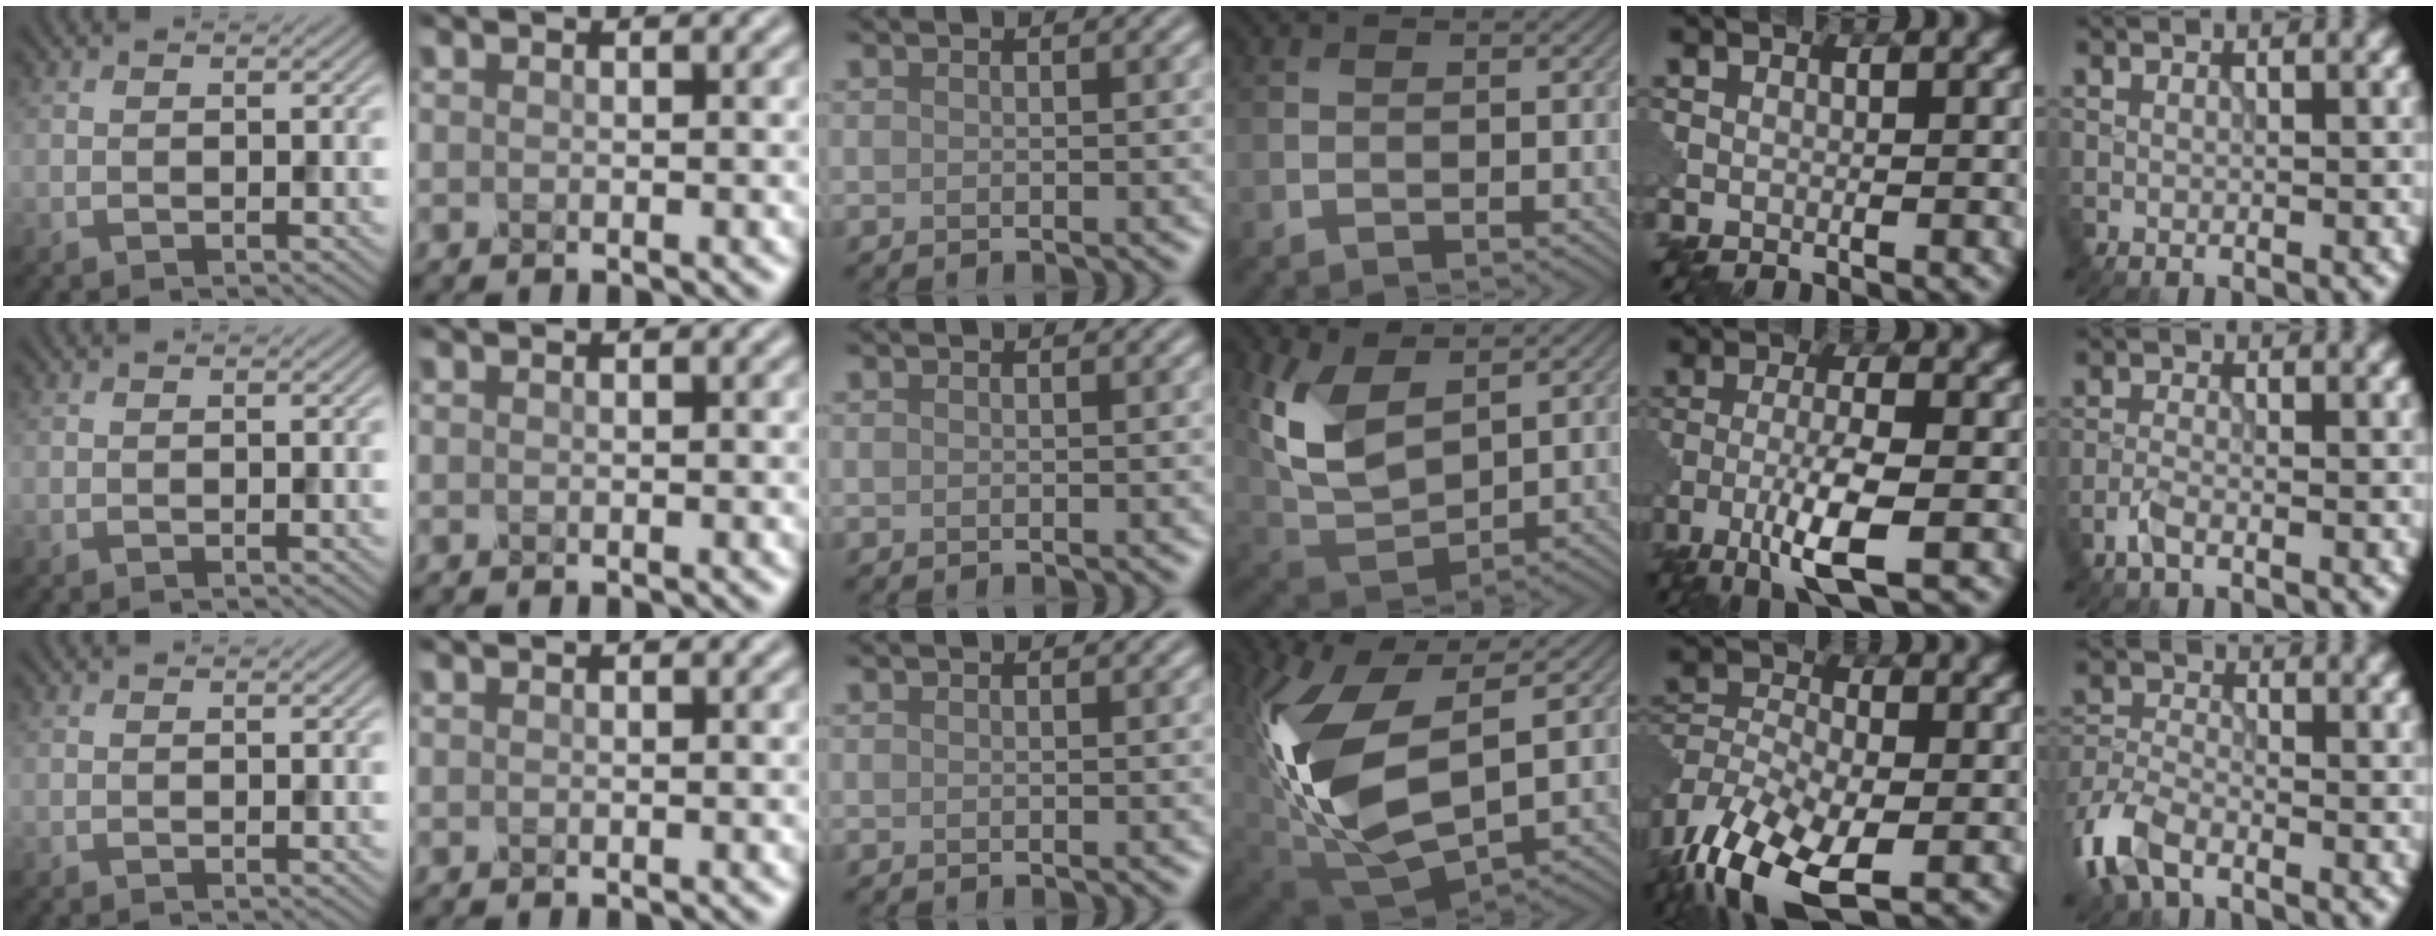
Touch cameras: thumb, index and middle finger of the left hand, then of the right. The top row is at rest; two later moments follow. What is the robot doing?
{"motion": "squeeze", "object": "clothespin"}